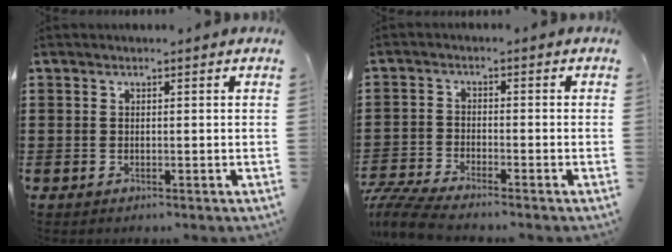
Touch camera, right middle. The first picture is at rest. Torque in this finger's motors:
{"motor_torque": [0.91, -0.56, 0.17, 0.05]}